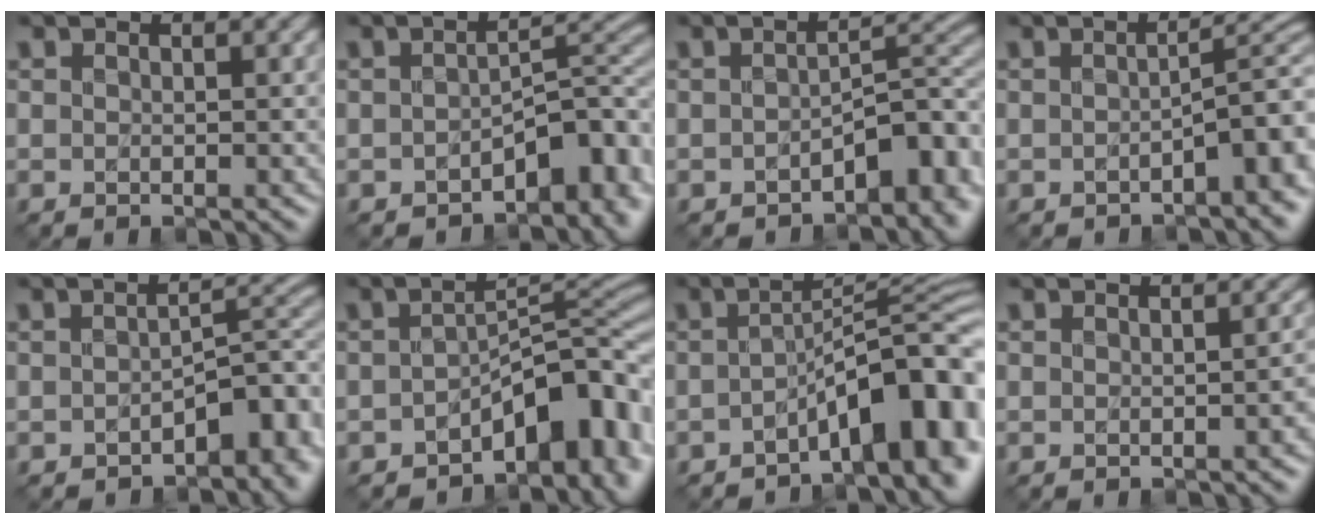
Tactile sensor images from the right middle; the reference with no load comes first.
{"total": 6.1, "force": [-3.1, 3.0, 4.3], "torque": [-0.033, 0.005, -0.048]}
{"total": 5.6, "force": [-2.5, 2.6, 4.3], "torque": [-0.040, 0.007, -0.039]}
{"total": 5.8, "force": [-2.0, 1.9, 5.1], "torque": [-0.059, 0.006, -0.030]}
{"total": 5.3, "force": [-2.4, 2.6, 4.0], "torque": [-0.036, 0.006, -0.037]}
{"total": 9.0, "force": [-4.7, 4.2, 6.4], "torque": [-0.059, 0.004, -0.080]}
{"total": 9.5, "force": [-4.1, 3.0, 8.1], "torque": [-0.094, 0.016, -0.069]}
{"total": 1.4, "force": [-0.7, 0.4, 1.2], "torque": [-0.015, 0.001, -0.009]}